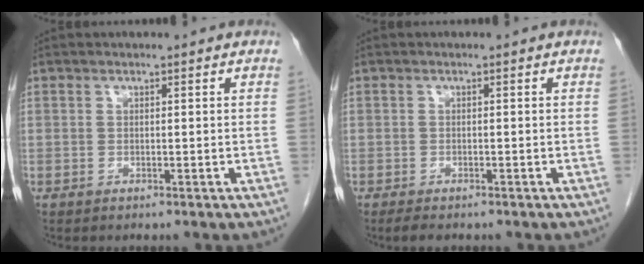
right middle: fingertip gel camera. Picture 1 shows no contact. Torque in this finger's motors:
{"motor_torque": [0.29, -0.52, -0.08, -0.01]}